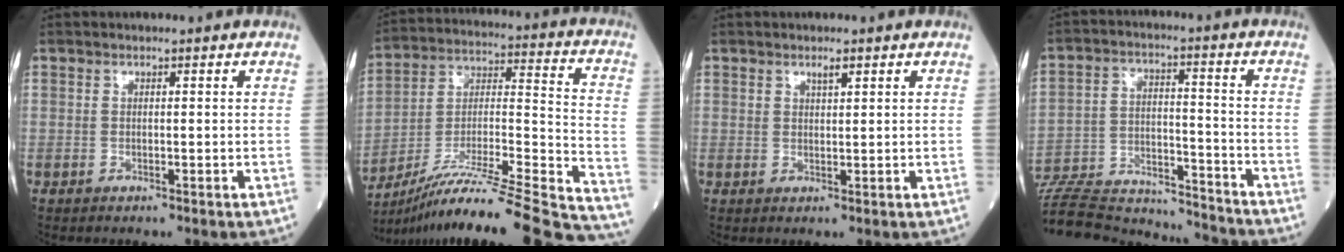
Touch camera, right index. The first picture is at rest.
{"total": 30.3, "force": [-26.3, 0.7, 15.1], "torque": [-0.177, -0.020, -0.402]}
{"total": 1.5, "force": [1.1, 0.4, 0.9], "torque": [-0.018, 0.000, 0.021]}
{"total": 21.4, "force": [-20.4, 3.7, 5.3], "torque": [-0.137, 0.006, -0.313]}